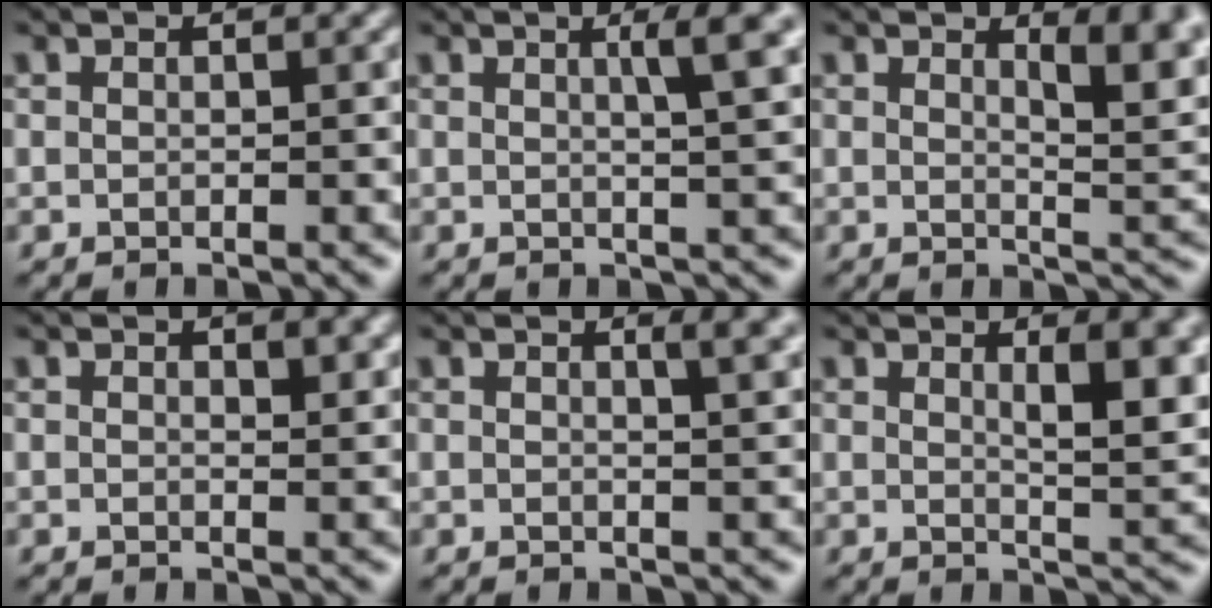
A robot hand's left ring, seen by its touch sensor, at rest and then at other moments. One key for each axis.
{"total": 3.7, "fx": 1.3, "fy": 0.7, "fz": 3.4, "tx": -0.038, "ty": 0.007, "tz": 0.017}
{"total": 5.1, "fx": 2.4, "fy": 1.7, "fz": 4.2, "tx": -0.041, "ty": -0.003, "tz": 0.033}
{"total": 1.7, "fx": 0.7, "fy": 0.7, "fz": 1.3, "tx": -0.015, "ty": -0.002, "tz": 0.013}
{"total": 2.7, "fx": 1.2, "fy": 0.9, "fz": 2.2, "tx": -0.013, "ty": 0.004, "tz": 0.009}
{"total": 5.3, "fx": 1.7, "fy": 1.4, "fz": 4.8, "tx": -0.060, "ty": -0.002, "tz": 0.027}